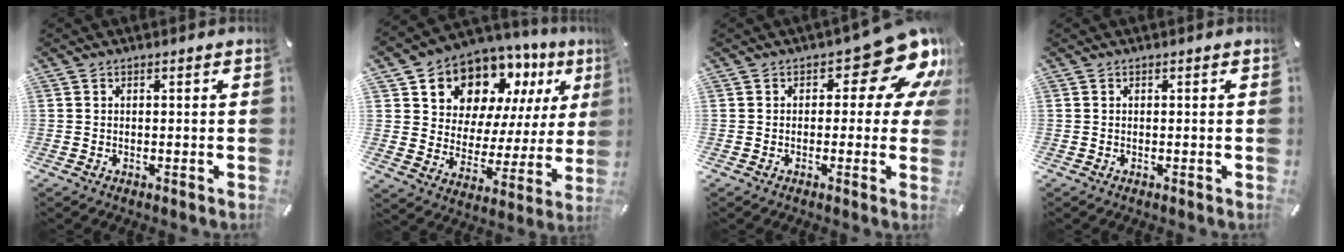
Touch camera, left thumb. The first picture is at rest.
{"total": 12.1, "force": [9.4, 7.3, 2.2], "torque": [-0.046, -0.097, 0.169]}
{"total": 14.4, "force": [6.8, 6.6, 10.9], "torque": [-0.133, -0.050, 0.114]}
{"total": 0.0}